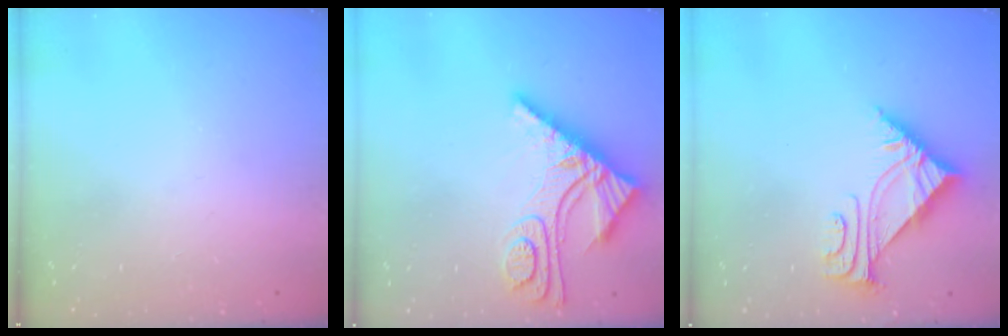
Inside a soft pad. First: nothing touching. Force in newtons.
{"total": 11.6, "press": 11.6, "slide": 1.1}
{"total": 5.2, "press": 5.1, "slide": 0.7}